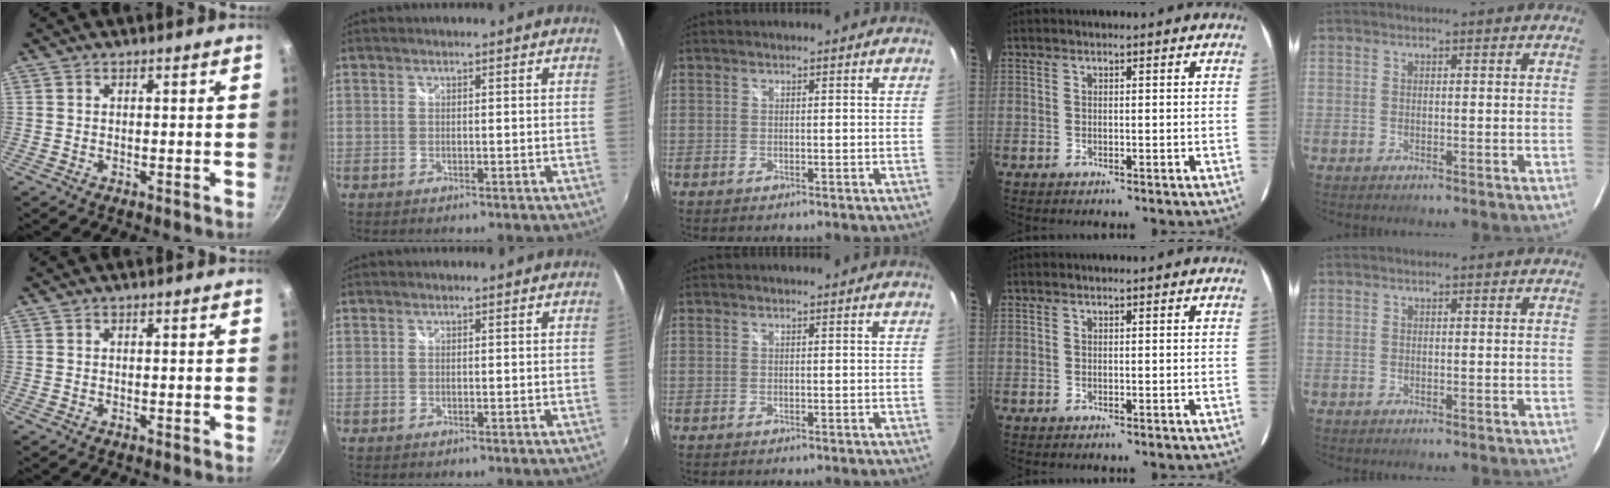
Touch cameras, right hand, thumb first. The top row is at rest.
{}